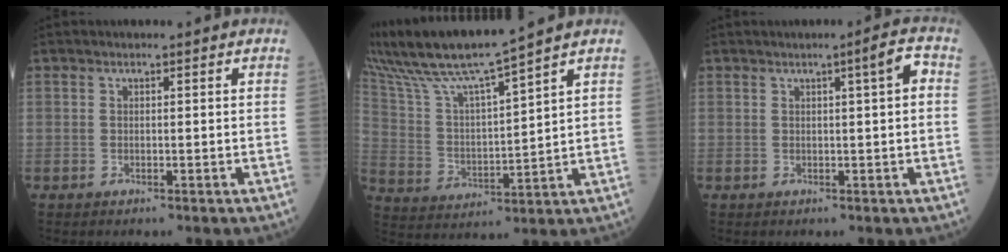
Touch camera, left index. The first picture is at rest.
{"total": 12.7, "force": [10.9, -1.3, 6.4], "torque": [-0.130, 0.001, 0.210]}
{"total": 3.0, "force": [0.6, 0.0, 2.9], "torque": [-0.039, 0.009, 0.007]}